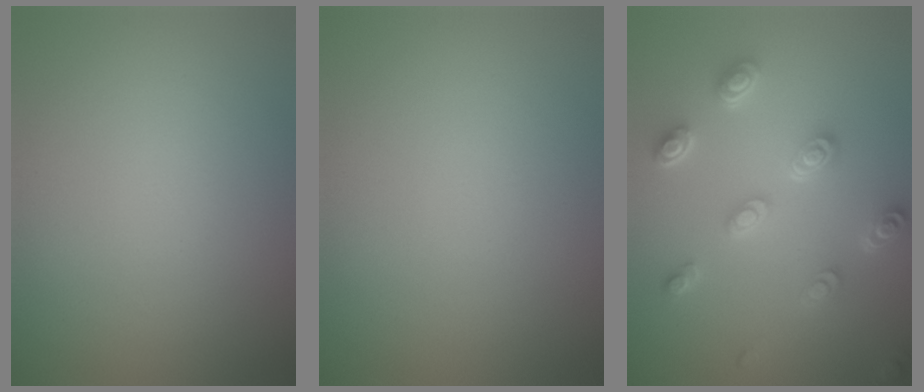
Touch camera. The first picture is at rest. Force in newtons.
{"total": 0.0}
{"total": 4.5, "press": 3.6, "slide": 2.6}